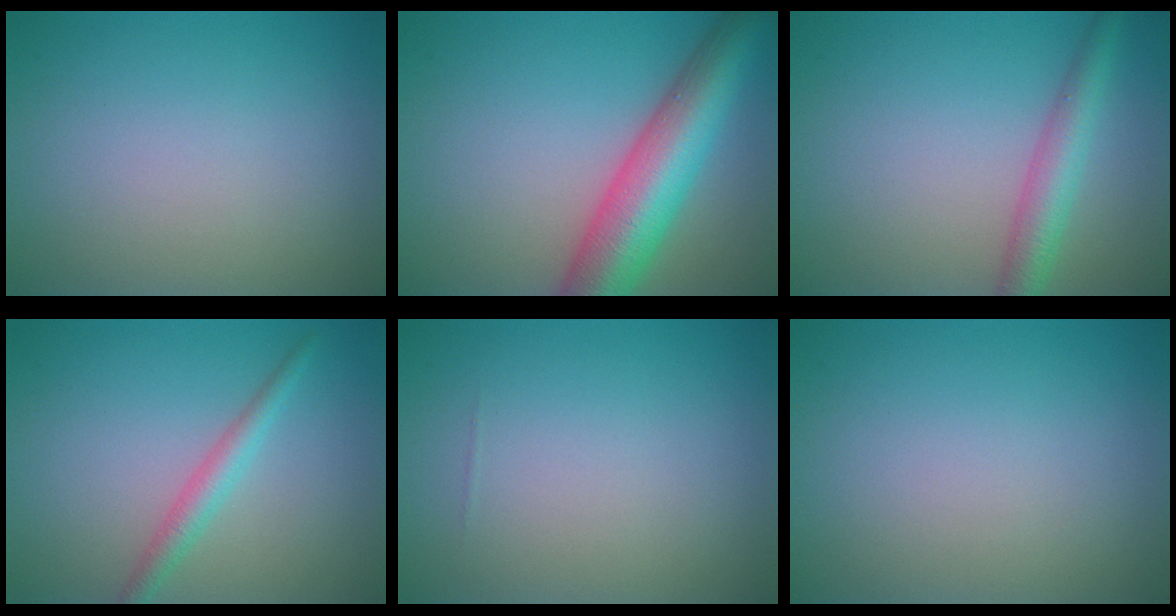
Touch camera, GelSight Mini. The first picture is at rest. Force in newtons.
{"total": 9.1, "press": 9.1, "slide": 0.3}
{"total": 3.6, "press": 3.6, "slide": 0.1}
{"total": 2.2, "press": 2.2, "slide": 0.0}
{"total": 0.0}
{"total": 0.0}